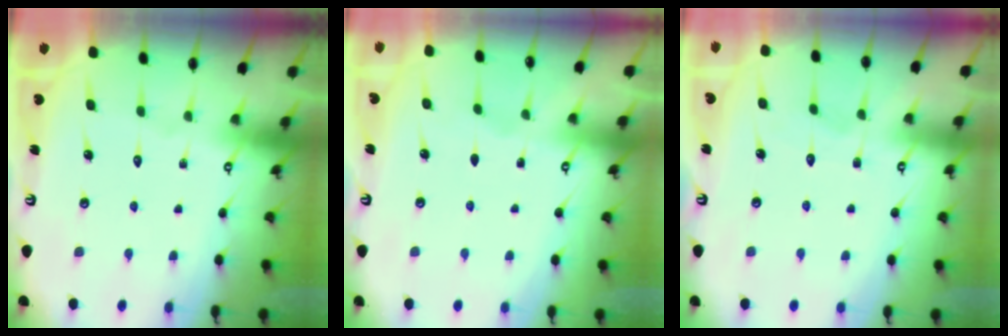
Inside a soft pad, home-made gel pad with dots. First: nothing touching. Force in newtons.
{"total": 2.0, "press": 2.0, "slide": 0.3}
{"total": 3.2, "press": 3.2, "slide": 0.4}